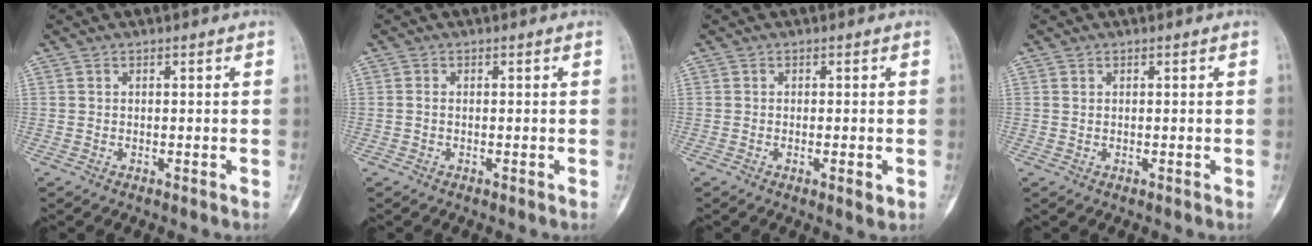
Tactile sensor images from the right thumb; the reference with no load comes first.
{"total": 0.6, "force": [-0.1, 0.3, 0.5], "torque": [-0.010, 0.000, -0.005]}
{"total": 2.4, "force": [-0.7, 0.7, 2.2], "torque": [-0.032, -0.005, -0.010]}
{"total": 0.6, "force": [0.2, 0.4, 0.4], "torque": [-0.008, 0.002, 0.006]}